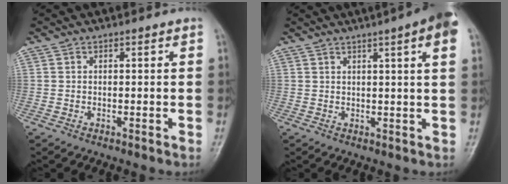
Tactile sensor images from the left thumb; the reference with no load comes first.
{"total": 9.0, "force": [4.7, 0.6, 7.6], "torque": [-0.099, 0.010, 0.051]}